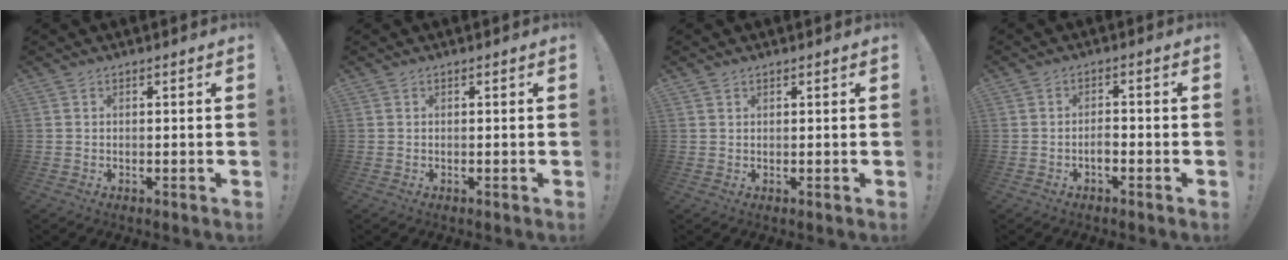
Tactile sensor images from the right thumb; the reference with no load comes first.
{"total": 0.0}
{"total": 0.8, "force": [0.7, 0.4, 0.1], "torque": [0.001, -0.002, 0.014]}
{"total": 2.9, "force": [-1.5, 1.2, 2.1], "torque": [-0.035, 0.004, -0.026]}